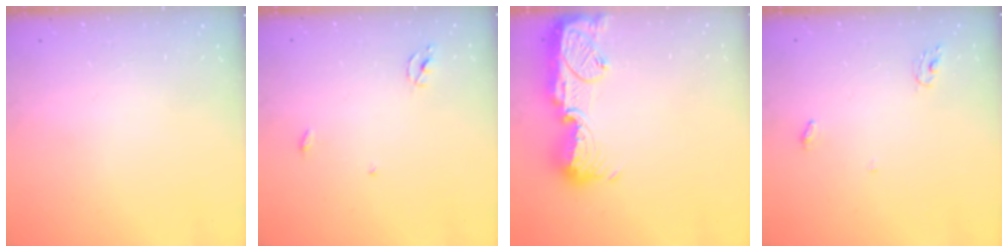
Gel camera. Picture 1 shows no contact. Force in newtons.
{"total": 2.3, "press": 2.3, "slide": 0.1}
{"total": 14.9, "press": 14.9, "slide": 1.0}
{"total": 3.7, "press": 3.7, "slide": 0.2}